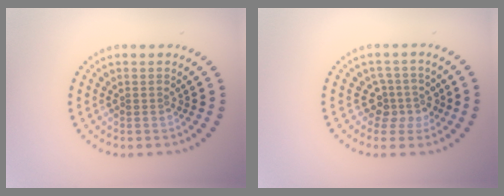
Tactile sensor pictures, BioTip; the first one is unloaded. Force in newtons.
{"total": 2.6, "press": 2.0, "slide": 1.7}